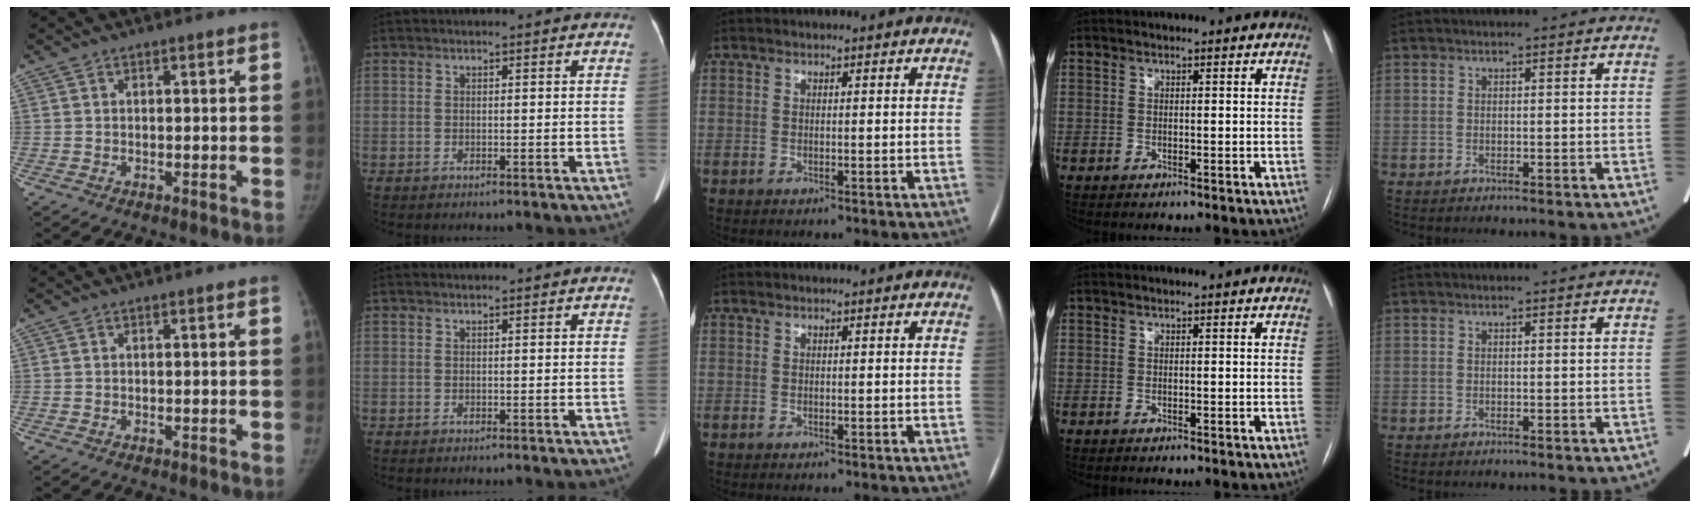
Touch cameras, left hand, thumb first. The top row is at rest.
{}